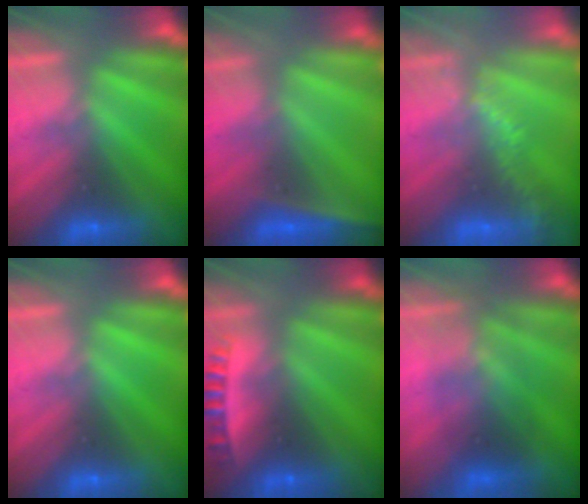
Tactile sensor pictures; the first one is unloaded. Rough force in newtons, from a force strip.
{"total": 2.7}
{"total": 2.9}
{"total": 0.0}
{"total": 2.7}
{"total": 1.7}